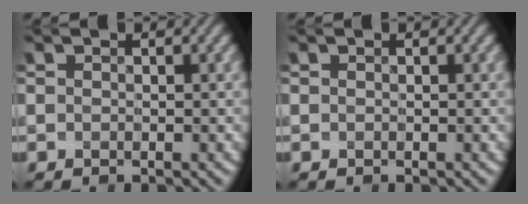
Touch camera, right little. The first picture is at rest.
{"total": 0.0}